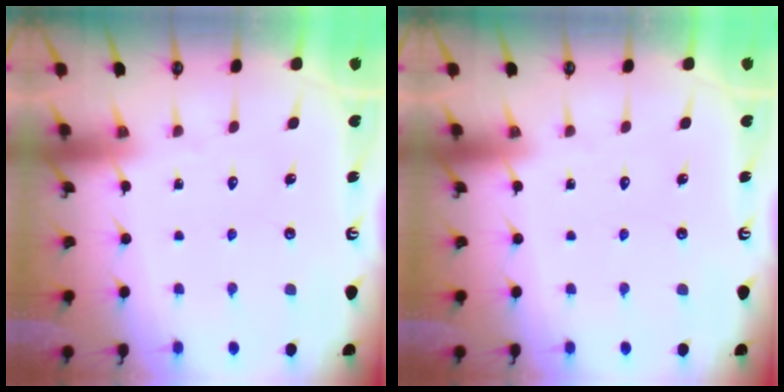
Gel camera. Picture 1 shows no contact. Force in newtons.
{"total": 0.0}